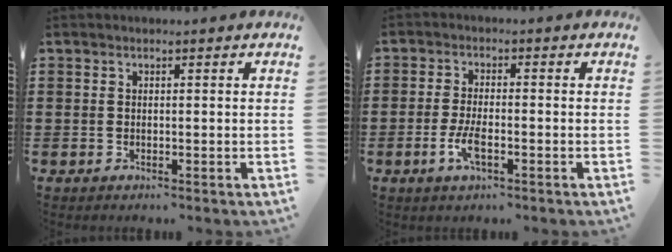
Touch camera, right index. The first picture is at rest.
{"total": 4.2, "force": [-1.6, 1.4, 3.6], "torque": [-0.073, 0.000, -0.032]}